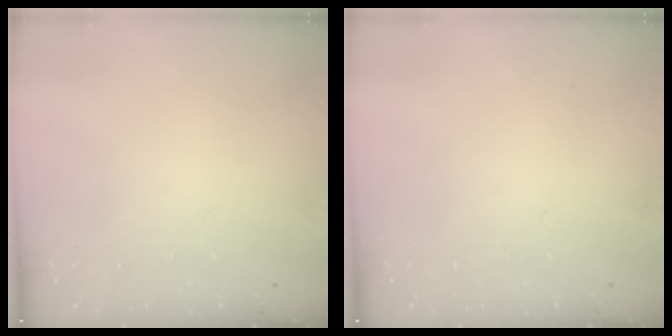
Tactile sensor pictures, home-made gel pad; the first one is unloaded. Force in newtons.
{"total": 0.0}